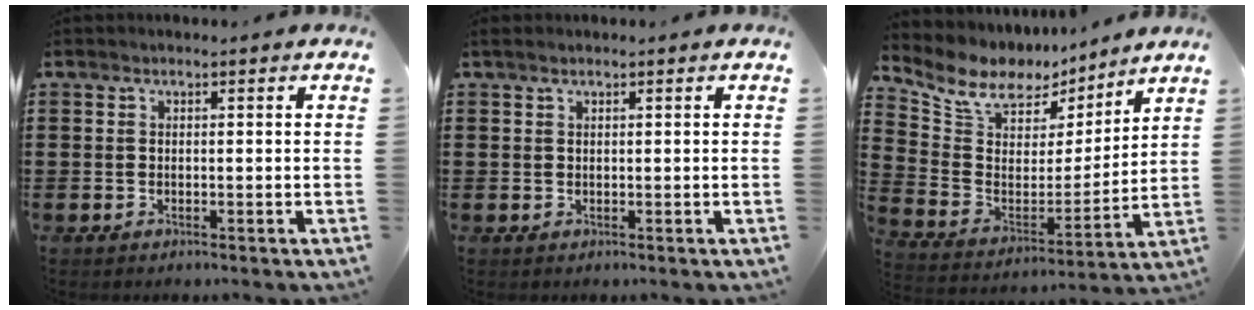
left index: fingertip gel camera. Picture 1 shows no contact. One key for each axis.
{"total": 0.6, "fx": 0.4, "fy": 0.5, "fz": 0.1, "tx": -0.004, "ty": 0.006, "tz": 0.007}
{"total": 9.1, "fx": 7.1, "fy": 4.9, "fz": 2.9, "tx": -0.094, "ty": -0.039, "tz": 0.128}